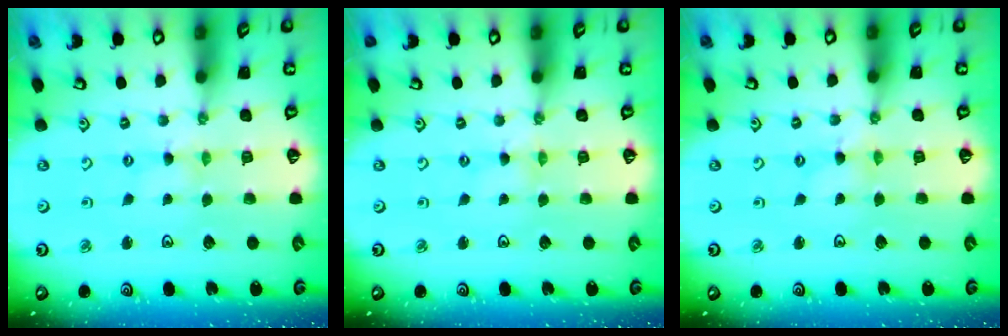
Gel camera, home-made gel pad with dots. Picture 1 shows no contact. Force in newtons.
{"total": 0.0}
{"total": 1.2, "press": 1.1, "slide": 0.2}